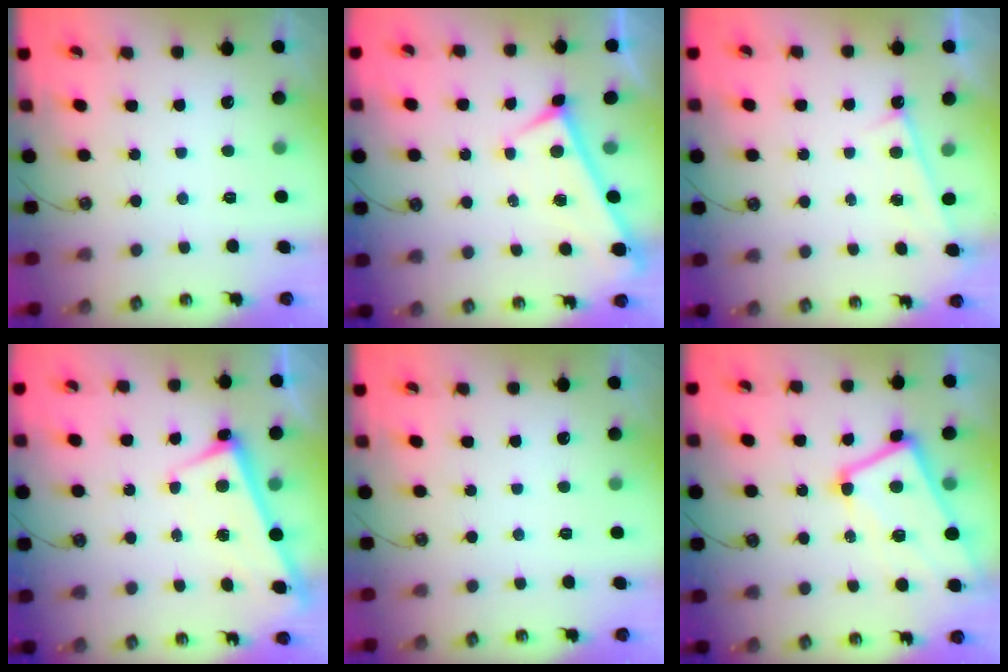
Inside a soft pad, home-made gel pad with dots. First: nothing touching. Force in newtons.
{"total": 0.0}
{"total": 0.8, "press": 0.7, "slide": 0.4}
{"total": 2.8, "press": 2.7, "slide": 0.4}
{"total": 0.0}
{"total": 7.1, "press": 7.0, "slide": 1.3}